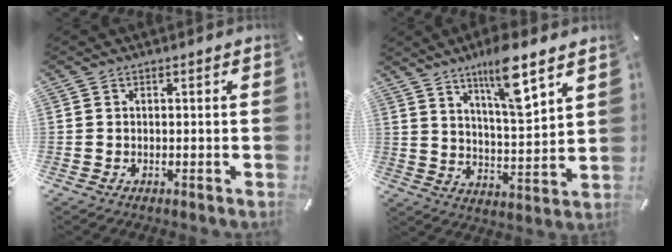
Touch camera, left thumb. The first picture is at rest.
{"total": 12.5, "force": [8.7, 2.6, 8.7], "torque": [-0.141, -0.052, 0.143]}